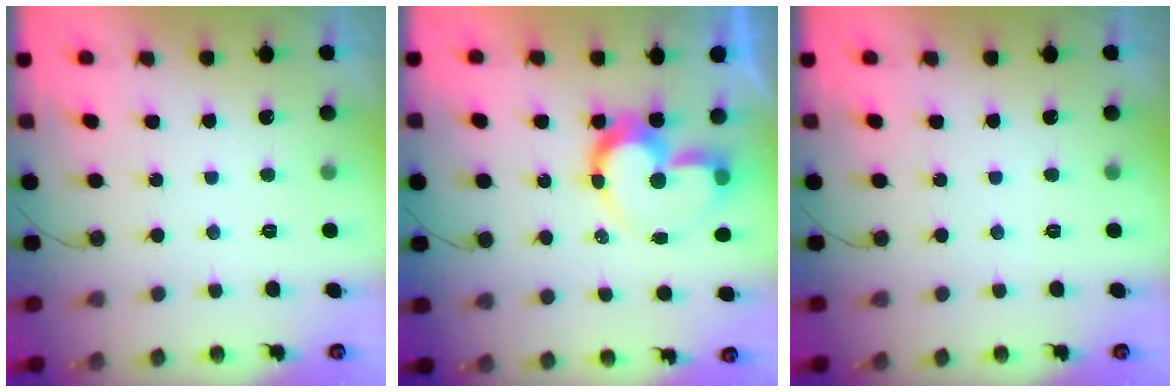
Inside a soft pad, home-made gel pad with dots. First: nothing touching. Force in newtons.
{"total": 11.8, "press": 11.8, "slide": 1.3}
{"total": 0.0}